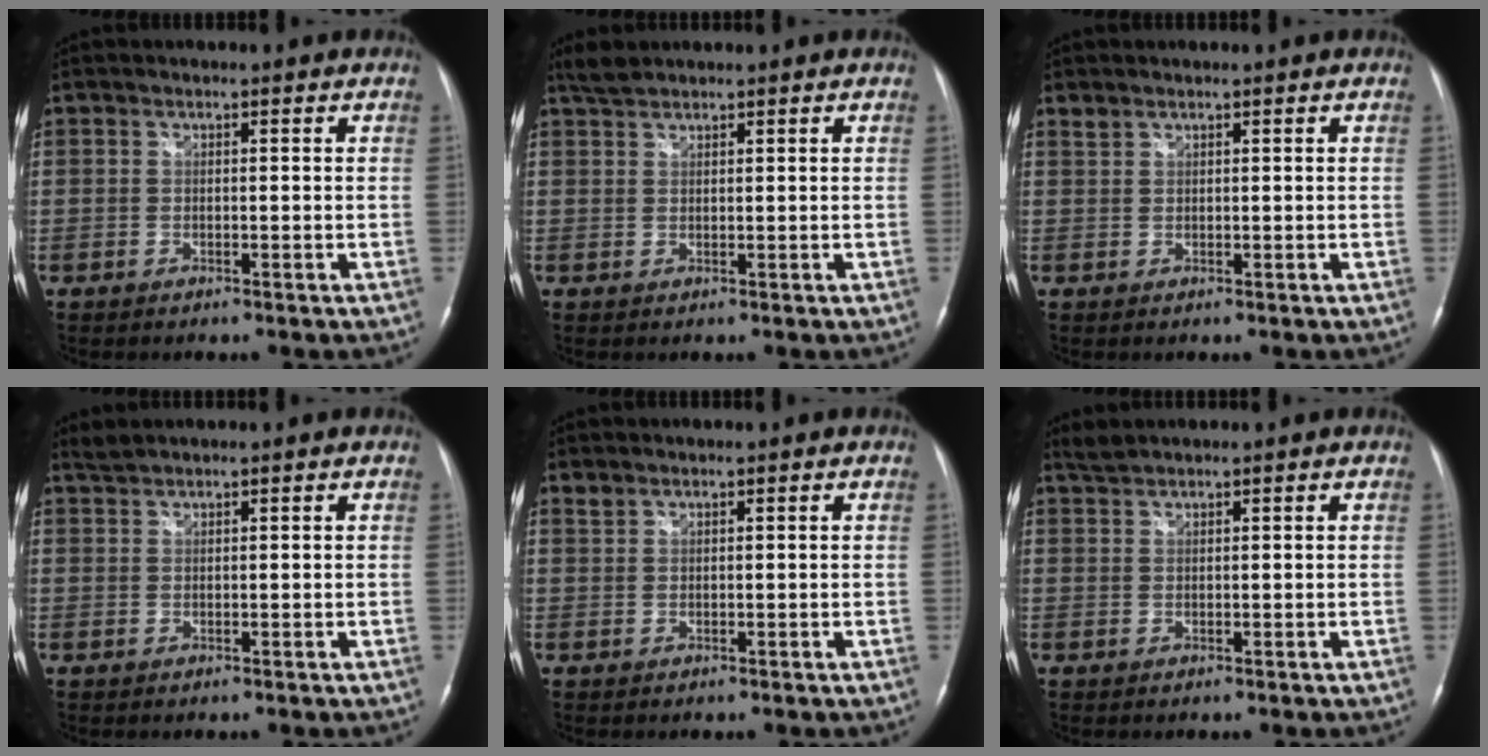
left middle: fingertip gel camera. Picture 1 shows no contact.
{"total": 2.2, "force": [2.1, 0.4, 0.6], "torque": [-0.019, 0.010, 0.045]}
{"total": 0.8, "force": [0.8, 0.2, 0.0], "torque": [-0.006, 0.005, 0.019]}
{"total": 1.3, "force": [1.3, -0.2, 0.1], "torque": [-0.006, 0.011, 0.033]}
{"total": 0.9, "force": [0.8, 0.2, 0.1], "torque": [-0.006, 0.005, 0.019]}
{"total": 1.6, "force": [1.6, -0.1, 0.2], "torque": [-0.009, 0.011, 0.038]}